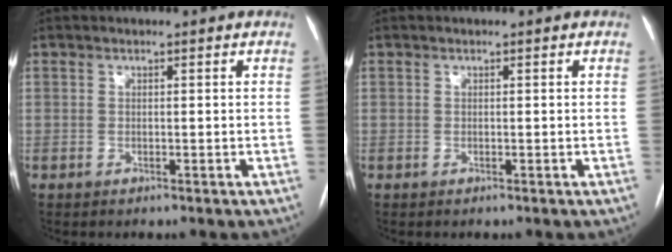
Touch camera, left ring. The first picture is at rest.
{"total": 0.0}